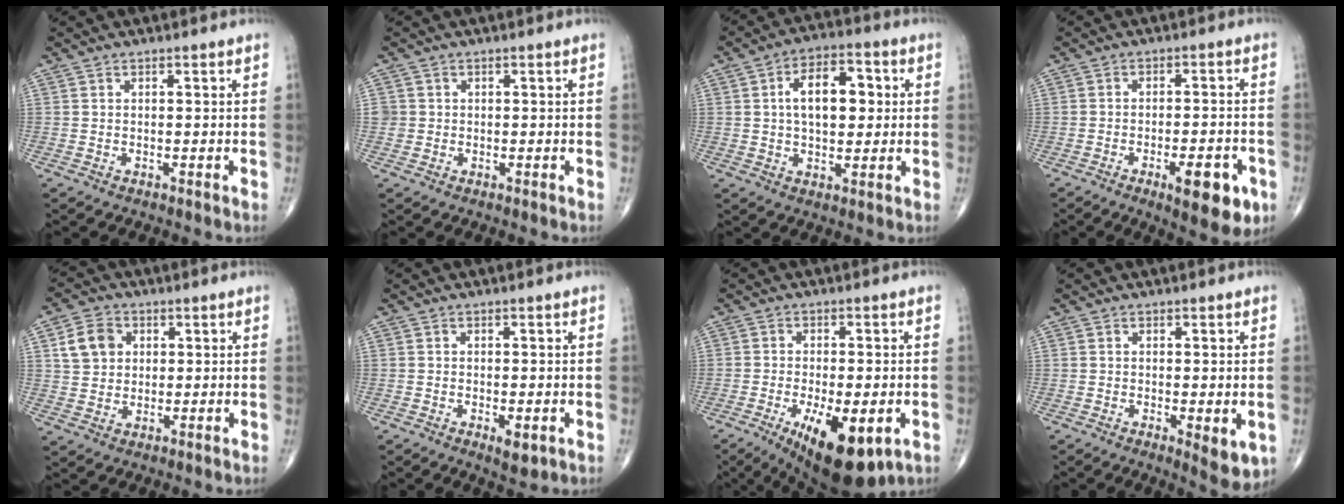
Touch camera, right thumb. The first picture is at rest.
{"total": 1.7, "force": [0.0, 1.7, 0.1], "torque": [0.009, 0.005, 0.000]}
{"total": 11.4, "force": [1.8, 6.5, 9.2], "torque": [-0.121, 0.013, 0.025]}
{"total": 10.4, "force": [-4.6, 3.5, 8.7], "torque": [-0.107, 0.012, -0.057]}
{"total": 7.2, "force": [2.1, 5.9, 3.6], "torque": [-0.046, 0.000, 0.037]}
{"total": 3.3, "force": [-1.1, 1.5, 2.7], "torque": [-0.038, -0.005, -0.014]}
{"total": 14.6, "force": [-5.8, 5.9, 12.0], "torque": [-0.174, -0.007, -0.074]}
{"total": 5.9, "force": [-1.5, 2.0, 5.4], "torque": [-0.073, -0.016, -0.017]}